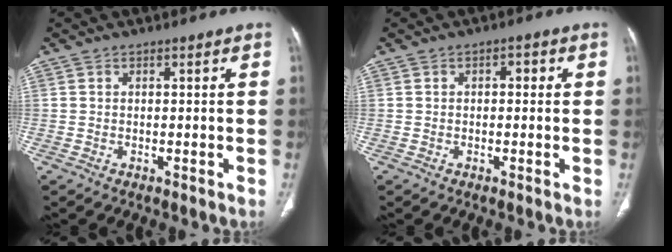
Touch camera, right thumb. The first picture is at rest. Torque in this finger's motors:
{"motor_torque": [-0.24, 0.06, -0.12, 0.14, 0.01]}